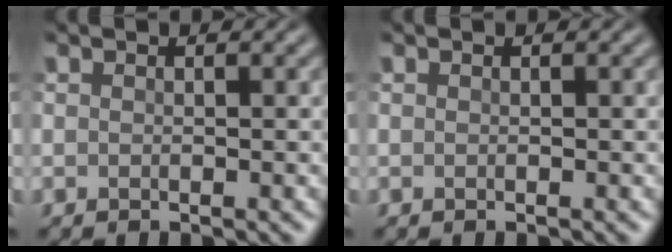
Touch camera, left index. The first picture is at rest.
{"total": 0.0}